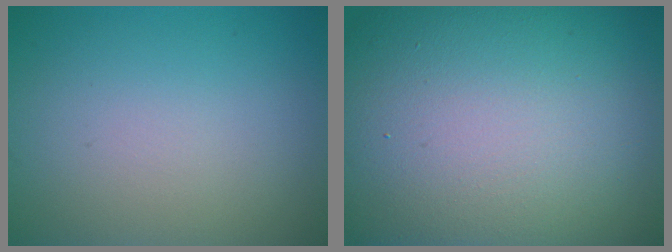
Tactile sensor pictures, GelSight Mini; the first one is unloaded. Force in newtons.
{"total": 22.8, "press": 22.8, "slide": 1.0}